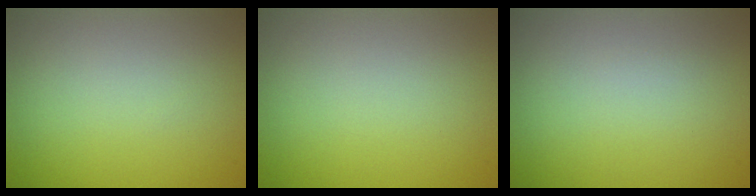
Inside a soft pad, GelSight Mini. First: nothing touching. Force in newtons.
{"total": 0.0}
{"total": 0.0}